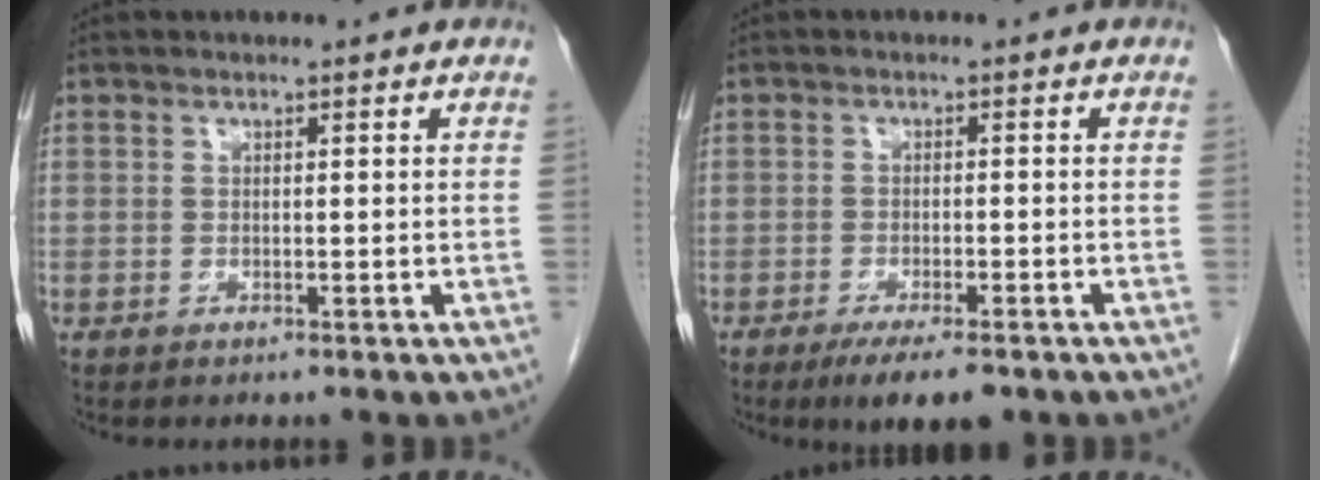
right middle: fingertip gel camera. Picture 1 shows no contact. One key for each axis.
{"total": 6.2, "fx": -4.4, "fy": 1.4, "fz": 4.2, "tx": -0.066, "ty": -0.013, "tz": -0.065}